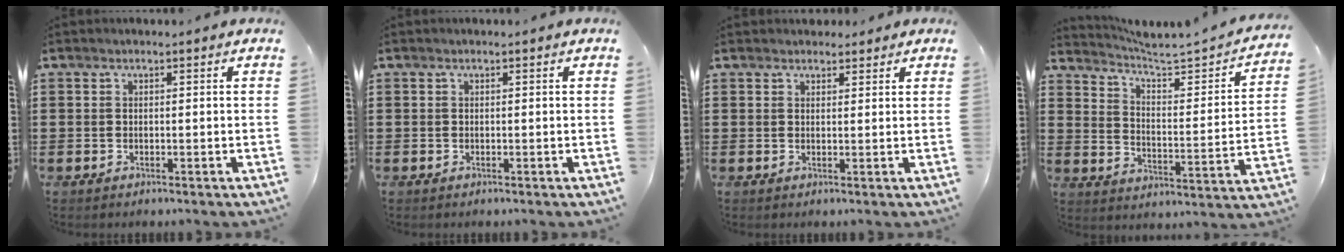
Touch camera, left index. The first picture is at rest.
{"total": 0.0}
{"total": 1.8, "force": [1.6, 0.8, 0.1], "torque": [0.002, 0.003, 0.029]}
{"total": 3.3, "force": [3.0, -0.1, 1.4], "torque": [-0.048, -0.034, 0.039]}